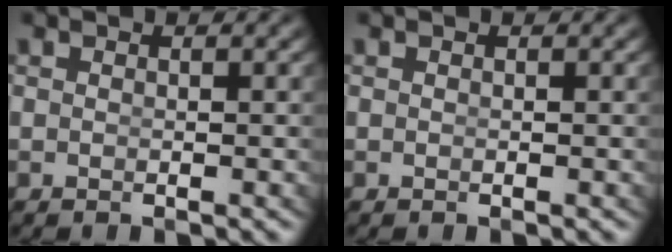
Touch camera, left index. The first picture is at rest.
{"total": 0.0}